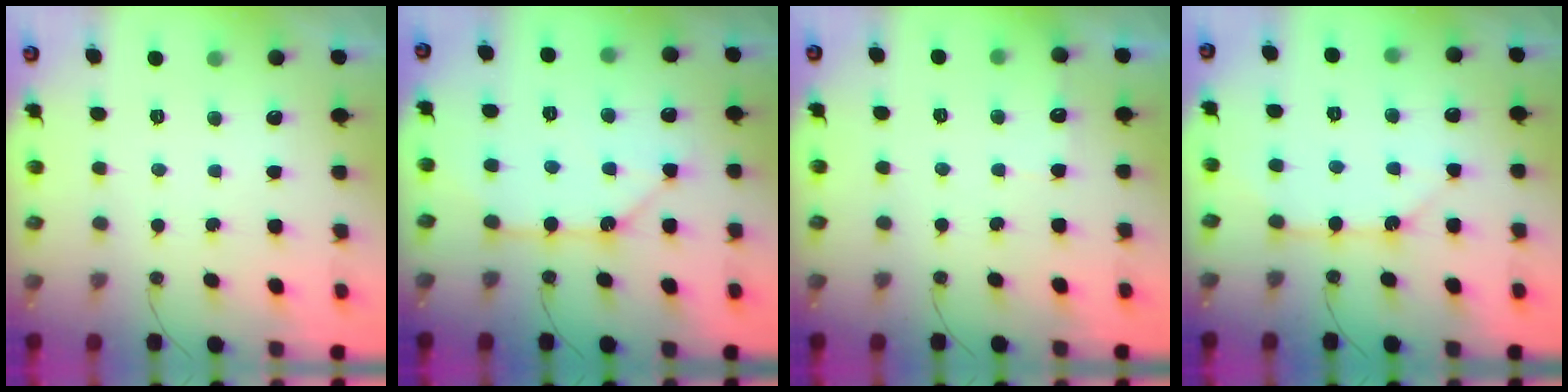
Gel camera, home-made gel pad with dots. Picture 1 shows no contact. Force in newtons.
{"total": 10.9, "press": 10.9, "slide": 1.0}
{"total": 3.2, "press": 3.2, "slide": 0.5}
{"total": 8.6, "press": 8.6, "slide": 0.6}